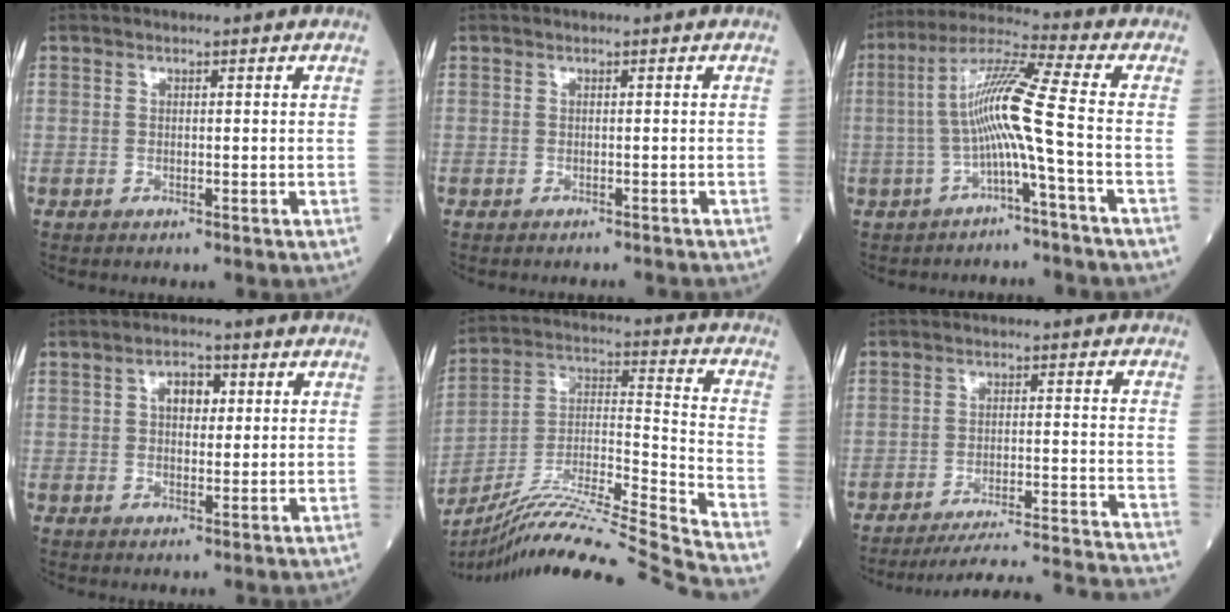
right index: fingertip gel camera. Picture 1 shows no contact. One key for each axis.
{"total": 2.8, "fx": -2.7, "fy": 0.2, "fz": 0.6, "tx": -0.009, "ty": -0.011, "tz": -0.030}
{"total": 9.3, "fx": -1.9, "fy": -1.6, "fz": 9.0, "tx": -0.176, "ty": 0.026, "tz": -0.035}
{"total": 4.1, "fx": 1.2, "fy": 2.4, "fz": 3.2, "tx": -0.053, "ty": 0.011, "tz": 0.018}
{"total": 25.8, "fx": -22.8, "fy": -2.5, "fz": 11.9, "tx": -0.197, "ty": -0.026, "tz": -0.377}
{"total": 21.1, "fx": -20.2, "fy": -2.4, "fz": 5.3, "tx": -0.044, "ty": -0.031, "tz": -0.272}